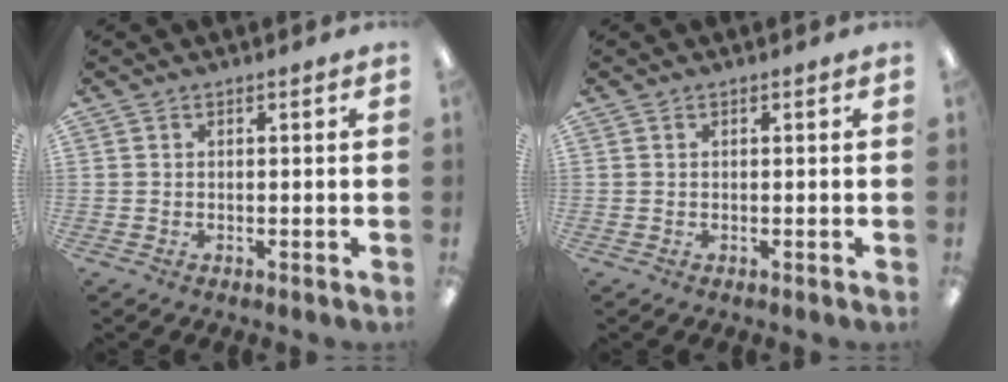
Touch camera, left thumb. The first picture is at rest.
{"total": 0.0}